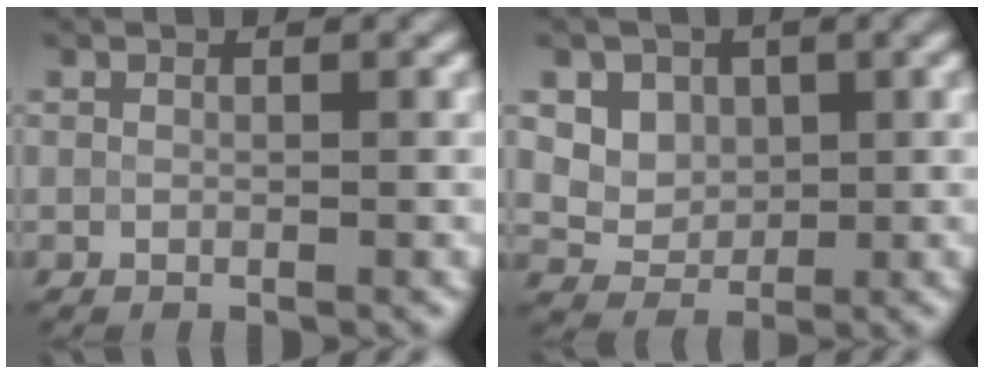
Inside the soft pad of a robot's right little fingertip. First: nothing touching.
{"total": 5.4, "force": [2.6, 4.3, 2.2], "torque": [-0.029, 0.002, 0.046]}